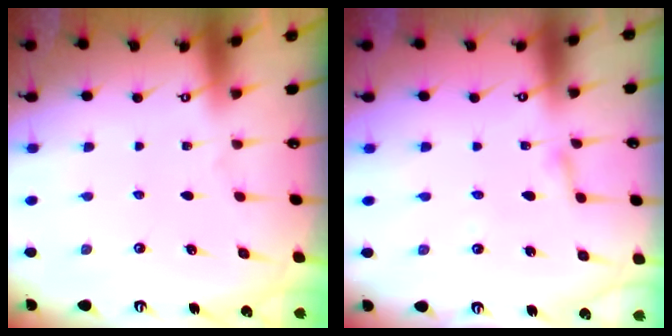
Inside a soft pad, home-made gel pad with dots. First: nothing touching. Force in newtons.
{"total": 1.8, "press": 1.7, "slide": 0.2}